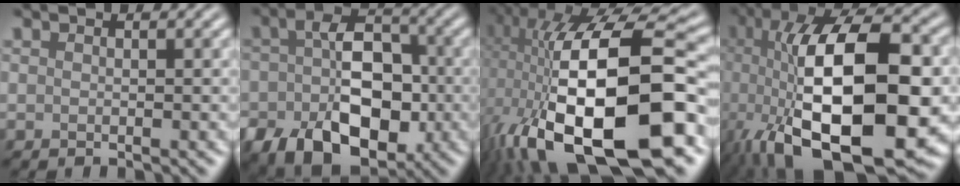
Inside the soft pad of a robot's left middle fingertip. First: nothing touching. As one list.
[{"total": 10.5, "force": [-3.1, 6.8, 7.4], "torque": [-0.131, -0.015, -0.045]}, {"total": 18.9, "force": [-3.0, 7.8, 17.0], "torque": [-0.297, 0.004, -0.047]}, {"total": 16.7, "force": [-2.4, 7.1, 14.9], "torque": [-0.248, -0.006, -0.040]}]